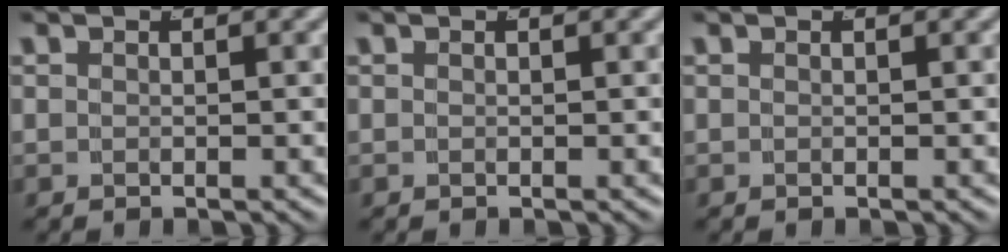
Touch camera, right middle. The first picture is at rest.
{"total": 0.0}
{"total": 0.0}